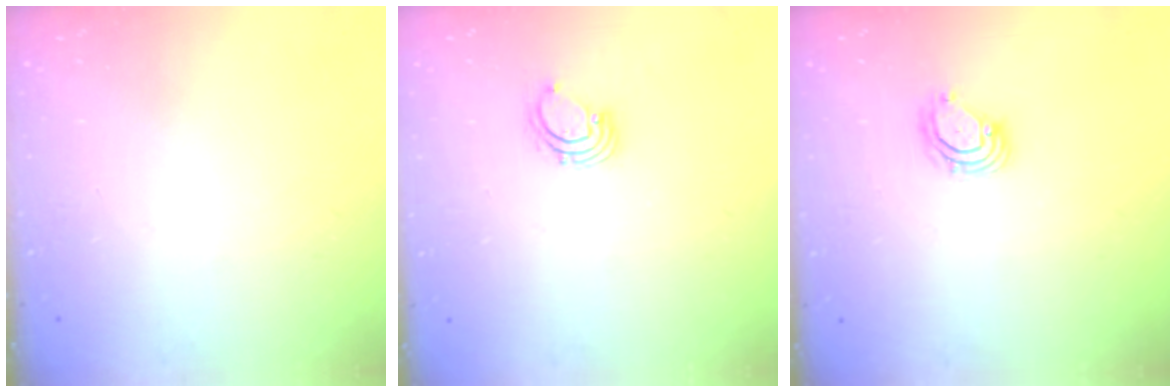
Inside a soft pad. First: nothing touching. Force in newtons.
{"total": 1.6, "press": 1.6, "slide": 0.1}
{"total": 3.9, "press": 3.9, "slide": 0.3}